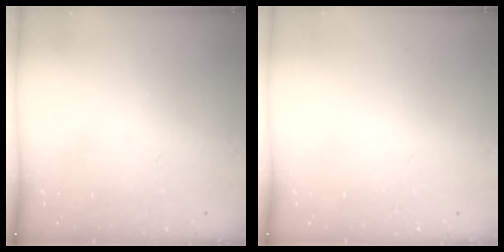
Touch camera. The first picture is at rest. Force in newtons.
{"total": 0.0}